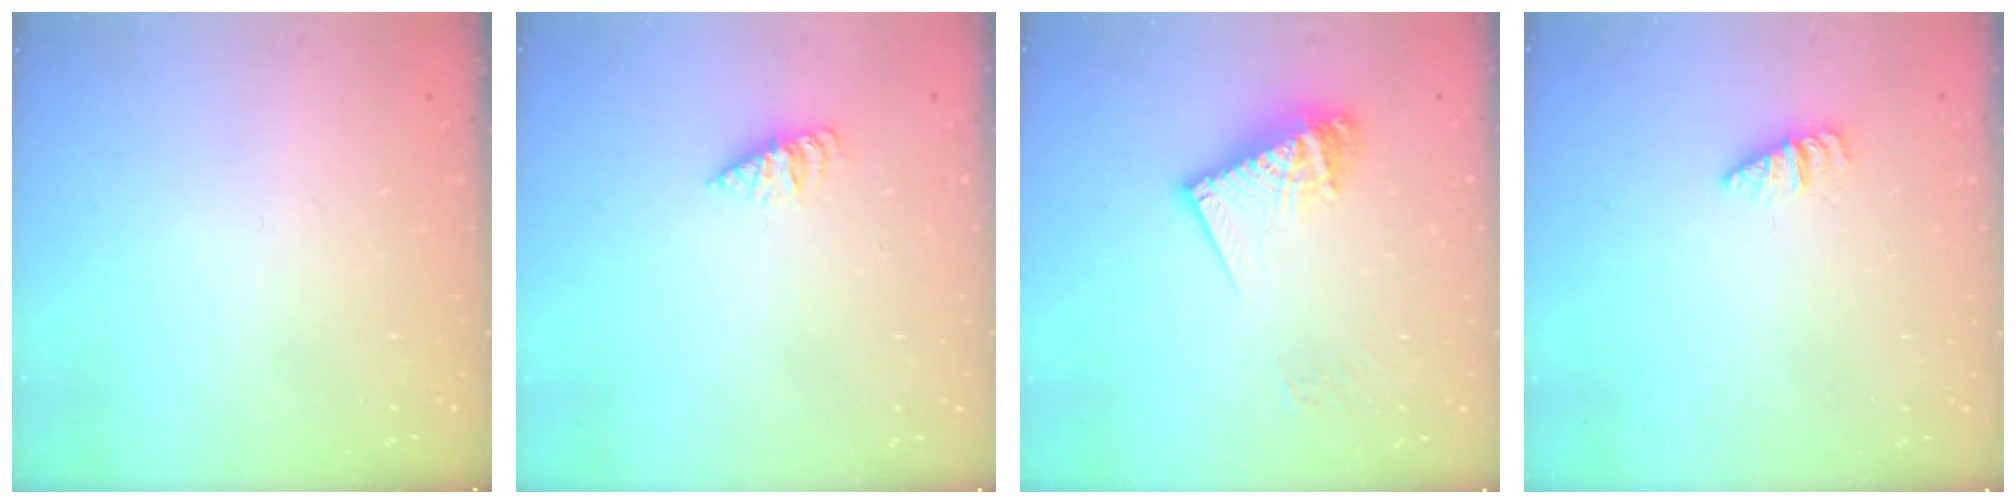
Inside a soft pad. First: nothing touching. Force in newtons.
{"total": 2.6, "press": 2.6, "slide": 0.4}
{"total": 12.2, "press": 12.2, "slide": 1.2}
{"total": 1.1, "press": 1.1, "slide": 0.2}